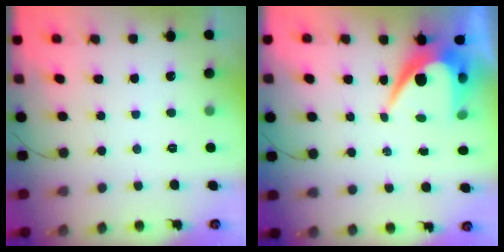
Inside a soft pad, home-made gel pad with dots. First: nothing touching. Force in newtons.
{"total": 9.3, "press": 9.3, "slide": 0.7}